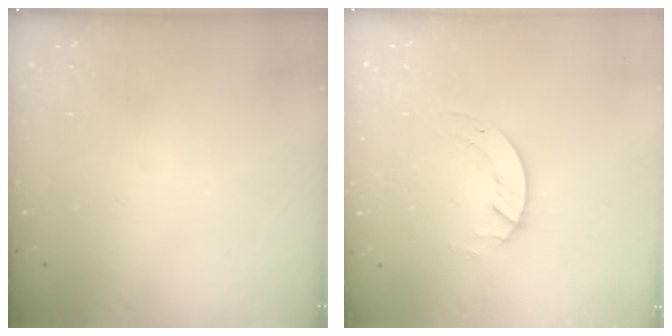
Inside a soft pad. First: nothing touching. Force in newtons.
{"total": 2.6, "press": 2.6, "slide": 0.3}